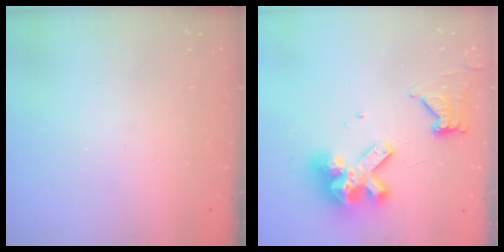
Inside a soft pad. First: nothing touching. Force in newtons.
{"total": 14.7, "press": 14.5, "slide": 1.8}